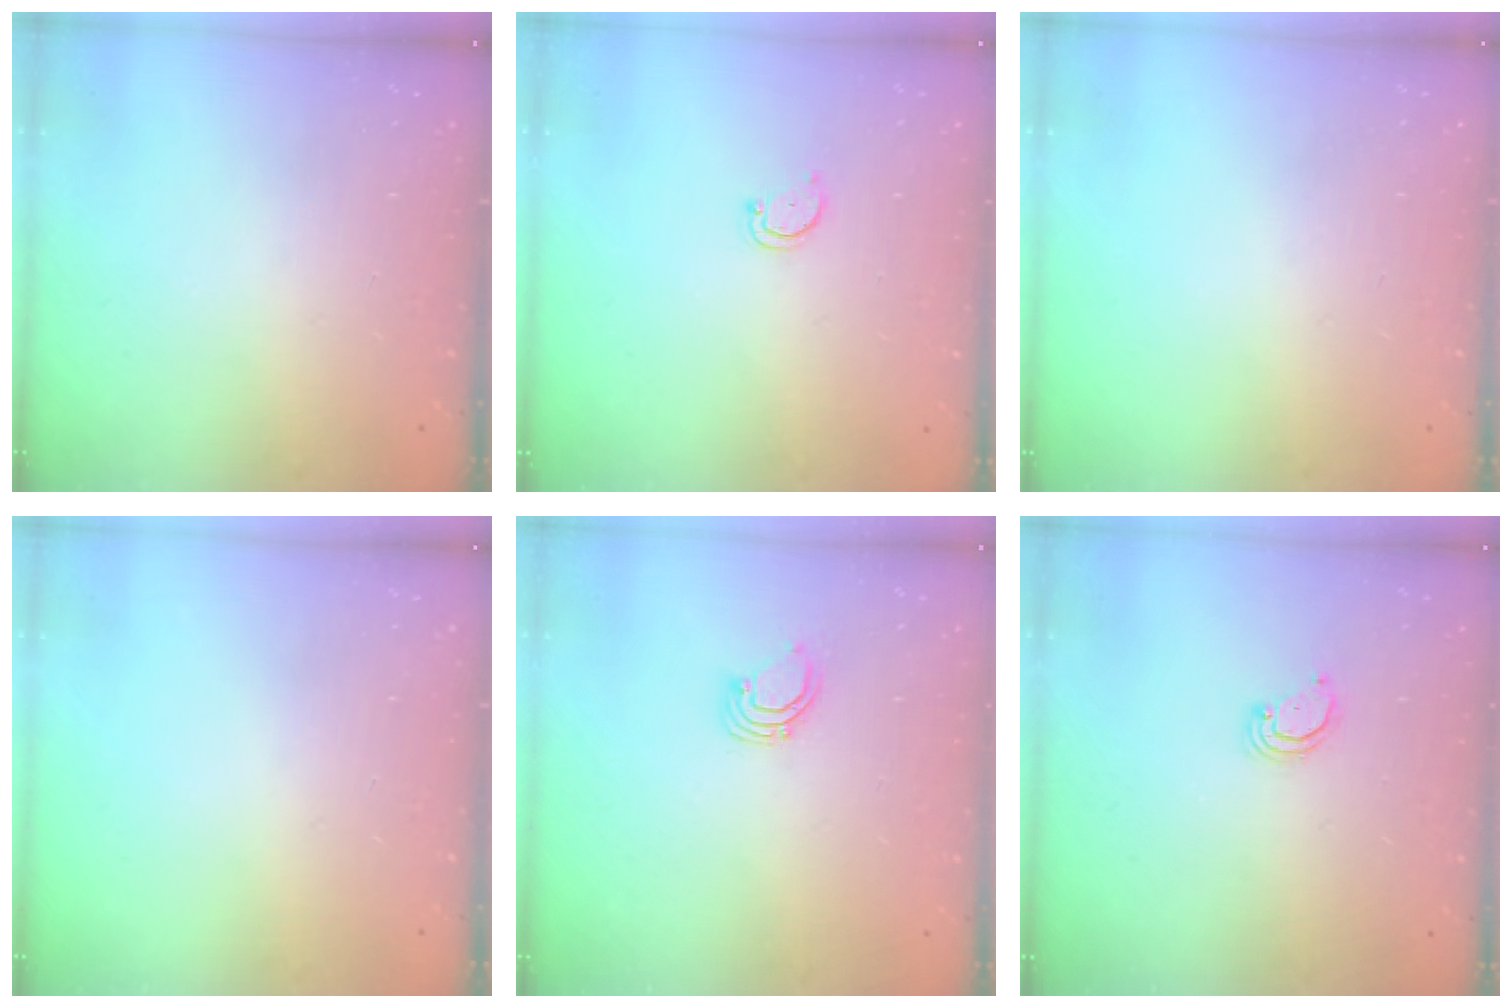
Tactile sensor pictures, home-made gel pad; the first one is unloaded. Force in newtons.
{"total": 2.3, "press": 2.3, "slide": 0.4}
{"total": 0.0}
{"total": 0.0}
{"total": 2.7, "press": 2.7, "slide": 0.2}
{"total": 2.6, "press": 2.6, "slide": 0.1}